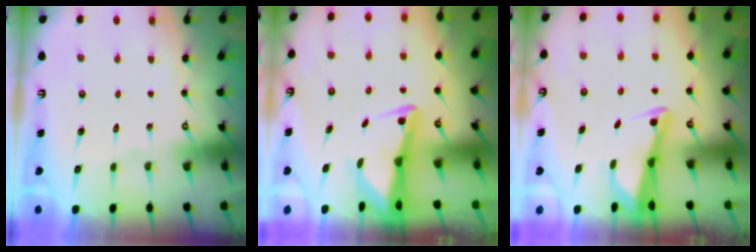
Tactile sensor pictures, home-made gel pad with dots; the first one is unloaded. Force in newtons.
{"total": 4.9, "press": 4.8, "slide": 1.2}
{"total": 2.7, "press": 2.7, "slide": 0.3}